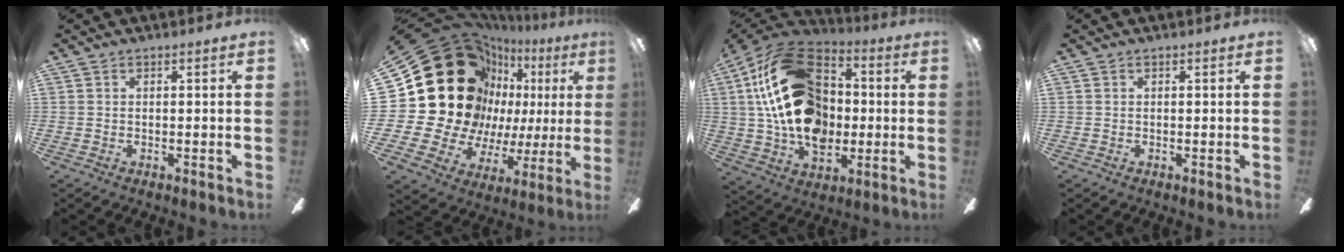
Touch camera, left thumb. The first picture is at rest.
{"total": 31.0, "force": [9.3, 23.3, 18.1], "torque": [-0.358, -0.079, 0.222]}
{"total": 27.5, "force": [3.5, 18.8, 19.8], "torque": [-0.387, 0.018, 0.070]}
{"total": 0.0}